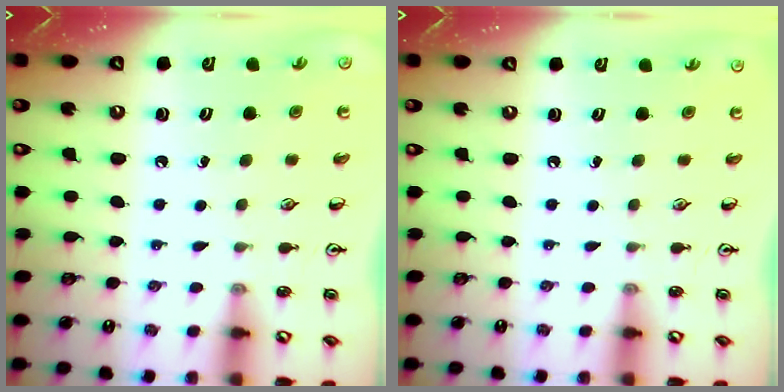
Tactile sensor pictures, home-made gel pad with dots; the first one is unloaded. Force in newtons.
{"total": 0.0}